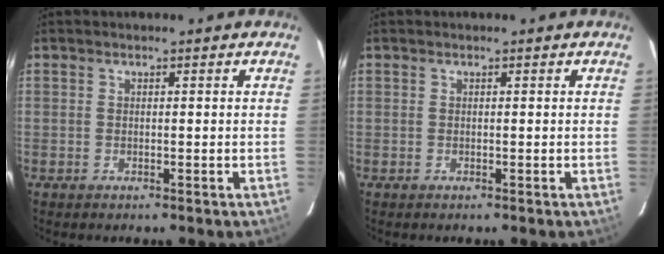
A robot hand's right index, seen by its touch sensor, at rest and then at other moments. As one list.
[{"total": 0.0}]